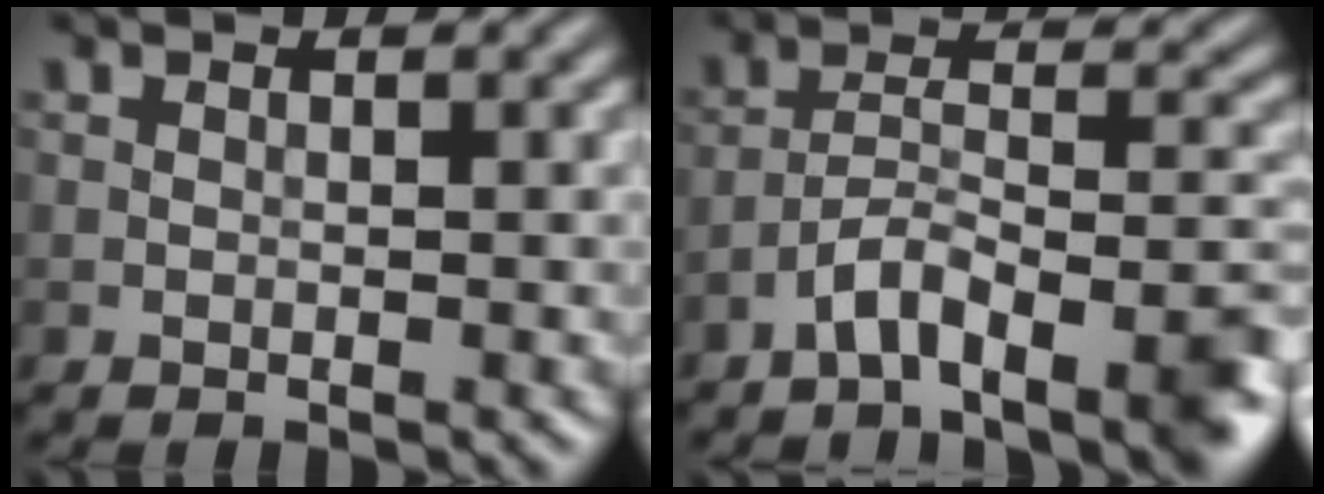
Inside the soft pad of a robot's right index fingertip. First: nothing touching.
{"total": 6.9, "force": [-4.8, 1.8, 4.6], "torque": [-0.071, 0.007, -0.085]}